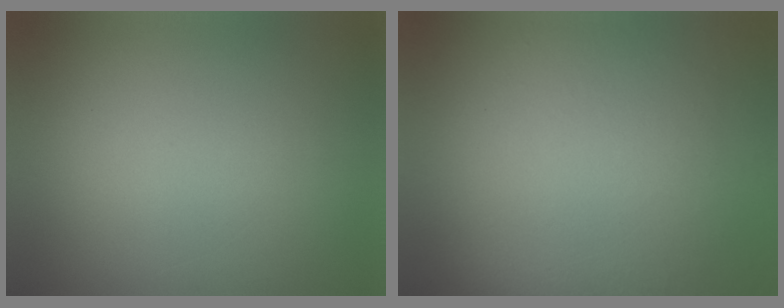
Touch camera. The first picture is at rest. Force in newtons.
{"total": 5.8}